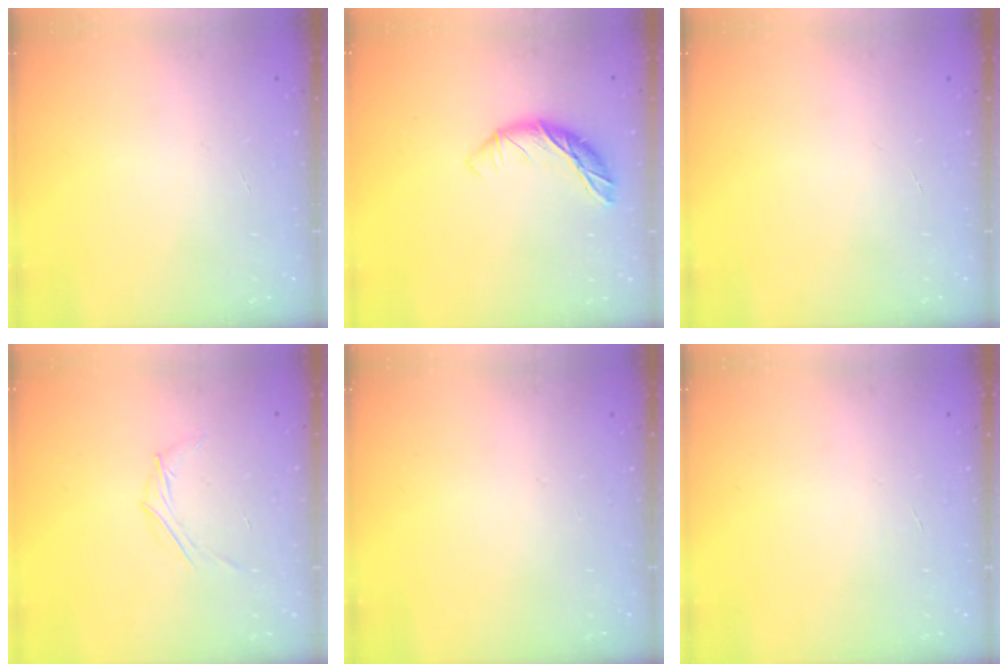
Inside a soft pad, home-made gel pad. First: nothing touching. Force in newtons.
{"total": 10.5, "press": 10.5, "slide": 0.3}
{"total": 0.0}
{"total": 3.9, "press": 3.7, "slide": 1.3}
{"total": 0.0}
{"total": 0.0}